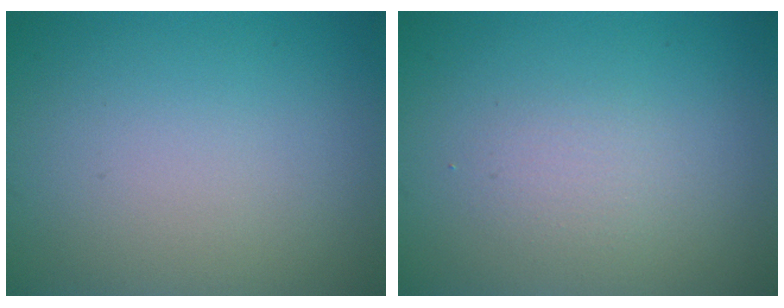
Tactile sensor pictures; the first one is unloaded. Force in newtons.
{"total": 1.4, "press": 1.4, "slide": 0.1}